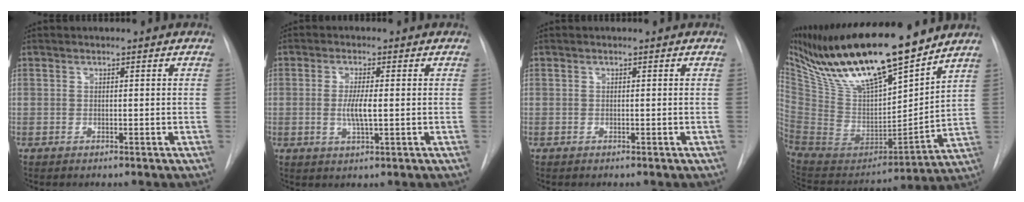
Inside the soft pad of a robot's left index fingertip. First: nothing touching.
{"total": 3.9, "force": [-0.3, 0.6, 3.8], "torque": [-0.078, -0.008, -0.004]}
{"total": 0.0}
{"total": 24.3, "force": [18.6, 4.3, 14.9], "torque": [-0.271, -0.007, 0.342]}